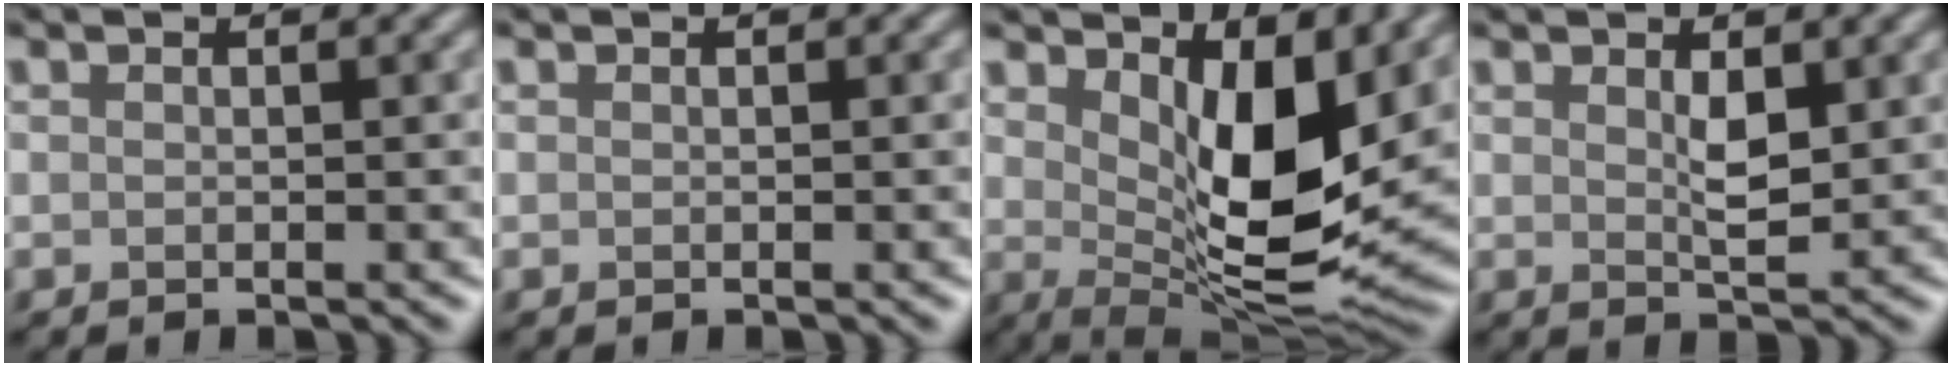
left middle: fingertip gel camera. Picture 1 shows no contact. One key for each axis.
{"total": 0.0}
{"total": 9.5, "fx": 2.3, "fy": 3.8, "fz": 8.4, "tx": -0.137, "ty": -0.024, "tz": 0.046}
{"total": 2.2, "fx": 0.9, "fy": 0.7, "fz": 1.9, "tx": -0.038, "ty": -0.006, "tz": 0.018}